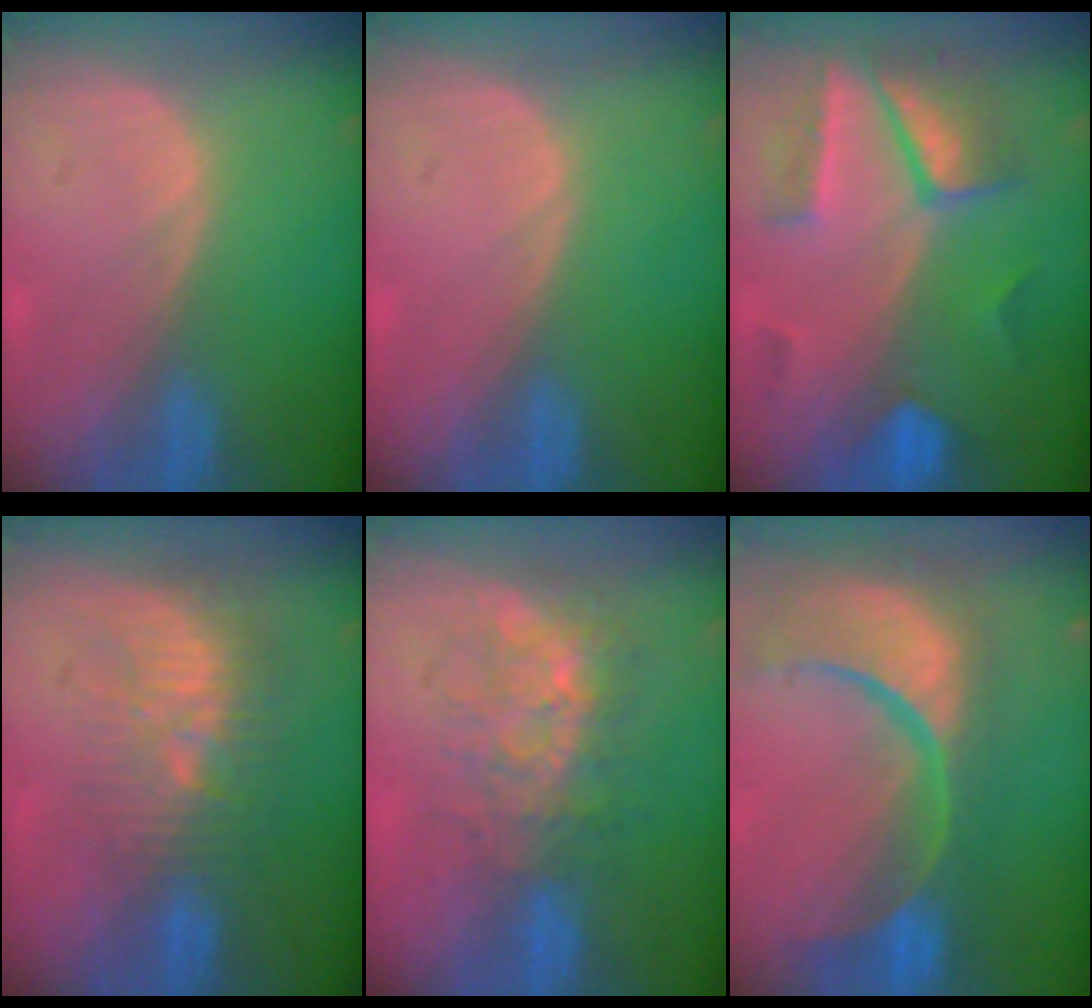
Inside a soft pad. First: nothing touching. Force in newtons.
{"total": 0.0}
{"total": 7.9, "press": 7.6, "slide": 2.0}
{"total": 9.6, "press": 8.6, "slide": 4.2}
{"total": 8.4, "press": 7.5, "slide": 3.7}
{"total": 14.5, "press": 11.5, "slide": 8.9}